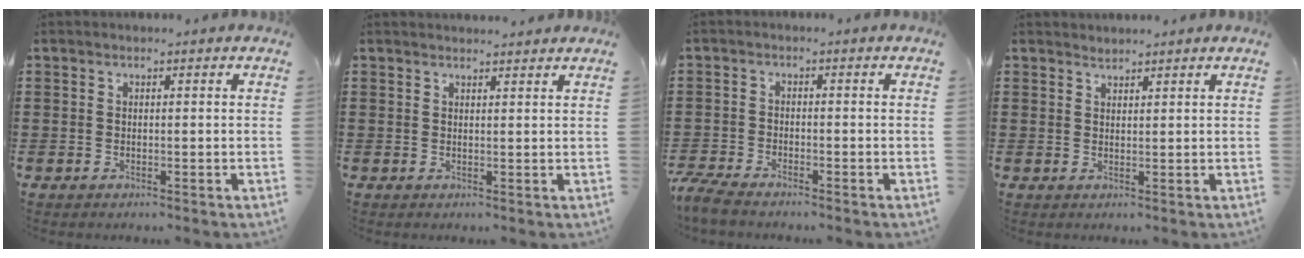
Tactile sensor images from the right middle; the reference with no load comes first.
{"total": 1.5, "force": [1.5, -0.1, 0.2], "torque": [-0.005, 0.000, 0.028]}
{"total": 3.3, "force": [-3.1, 0.3, 1.2], "torque": [-0.041, -0.007, -0.068]}
{"total": 1.3, "force": [1.2, 0.1, -0.3], "torque": [0.003, -0.003, 0.024]}